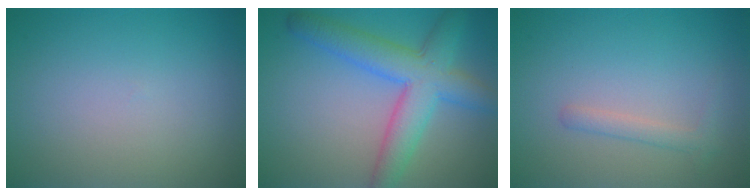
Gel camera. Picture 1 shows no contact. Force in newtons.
{"total": 5.3, "press": 5.2, "slide": 0.3}
{"total": 1.3, "press": 1.3, "slide": 0.1}